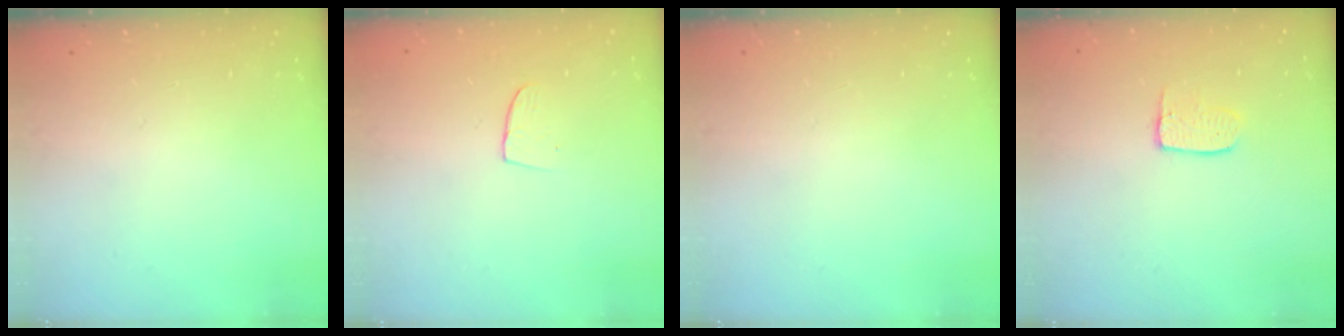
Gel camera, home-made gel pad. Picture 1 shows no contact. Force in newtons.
{"total": 5.2, "press": 5.2, "slide": 0.4}
{"total": 0.0}
{"total": 6.7, "press": 6.7, "slide": 0.4}